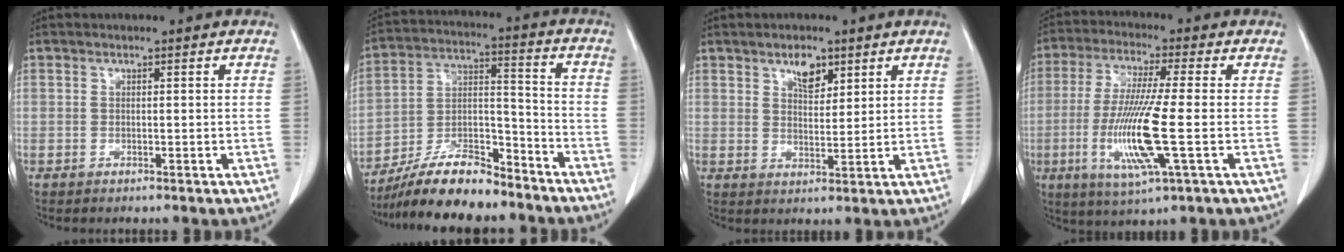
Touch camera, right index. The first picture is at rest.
{"total": 14.2, "force": [-12.1, 3.2, 6.7], "torque": [-0.120, 0.013, -0.219]}
{"total": 4.2, "force": [2.6, 2.0, 2.6], "torque": [-0.045, -0.001, 0.047]}
{"total": 12.8, "force": [-2.8, 0.2, 12.5], "torque": [-0.262, -0.020, -0.057]}